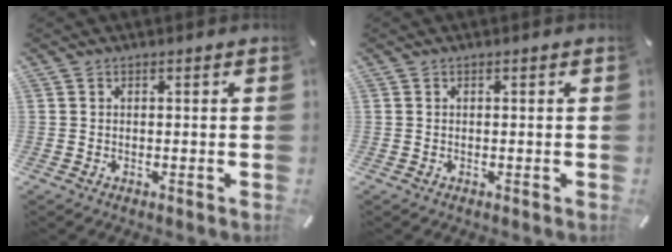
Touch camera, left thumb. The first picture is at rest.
{"total": 0.0}